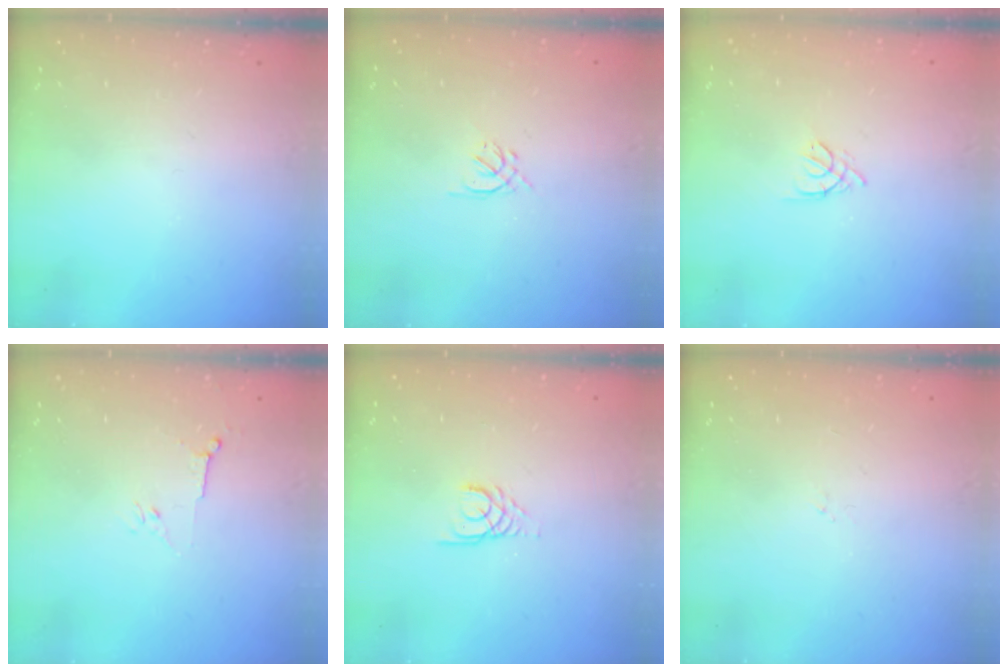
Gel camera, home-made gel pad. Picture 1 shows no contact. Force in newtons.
{"total": 1.3, "press": 1.2, "slide": 0.5}
{"total": 3.0, "press": 2.9, "slide": 0.7}
{"total": 3.5, "press": 3.4, "slide": 0.8}
{"total": 3.0, "press": 2.9, "slide": 0.3}
{"total": 0.0}